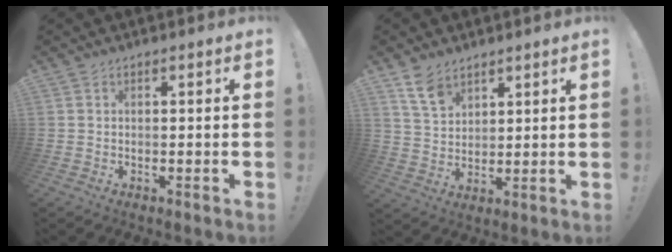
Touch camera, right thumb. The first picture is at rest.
{"total": 7.9, "force": [5.7, 4.3, 3.4], "torque": [-0.064, -0.030, 0.110]}